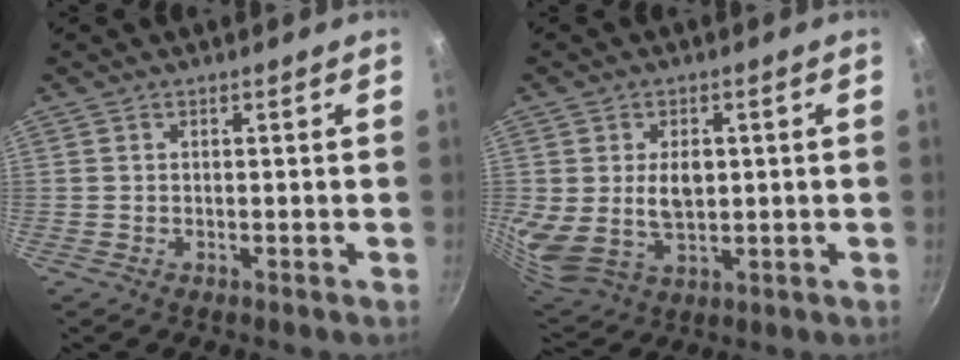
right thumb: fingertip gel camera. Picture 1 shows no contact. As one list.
[{"total": 11.2, "force": [1.4, 7.7, 8.0], "torque": [-0.132, -0.024, 0.037]}]